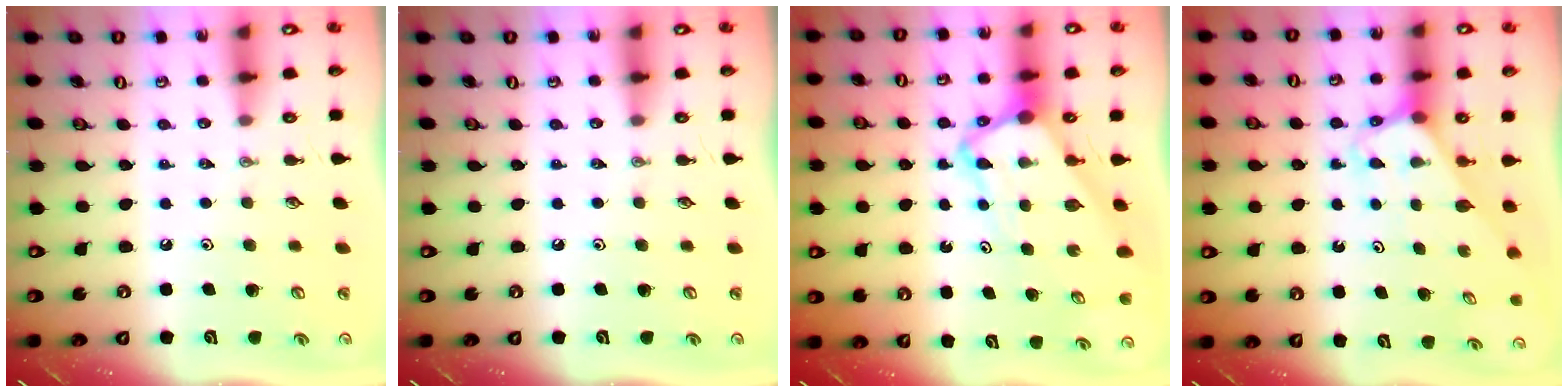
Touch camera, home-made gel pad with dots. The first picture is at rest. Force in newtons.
{"total": 0.0}
{"total": 6.2, "press": 6.2, "slide": 0.5}
{"total": 3.1, "press": 3.1, "slide": 0.2}